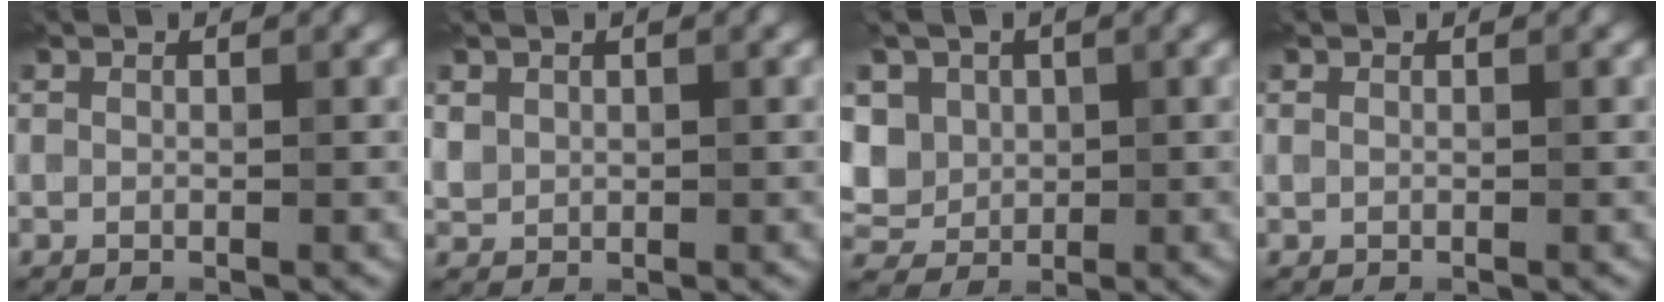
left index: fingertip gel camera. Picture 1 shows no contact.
{"total": 1.1, "force": [0.5, 1.0, 0.3], "torque": [-0.009, -0.005, 0.015]}
{"total": 8.6, "force": [1.6, 7.2, 4.5], "torque": [-0.101, 0.021, 0.005]}
{"total": 0.0}